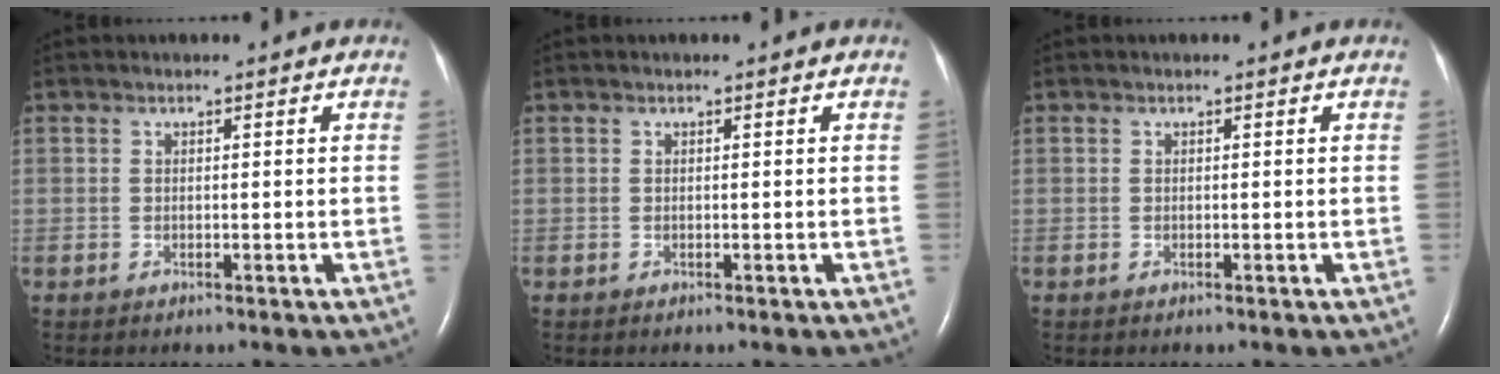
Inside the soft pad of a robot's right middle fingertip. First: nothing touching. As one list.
[{"total": 0.0}, {"total": 0.0}]